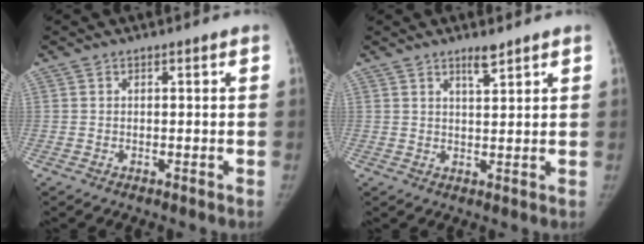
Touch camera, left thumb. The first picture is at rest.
{"total": 3.0, "force": [2.3, 0.5, 1.9], "torque": [-0.028, -0.018, 0.041]}